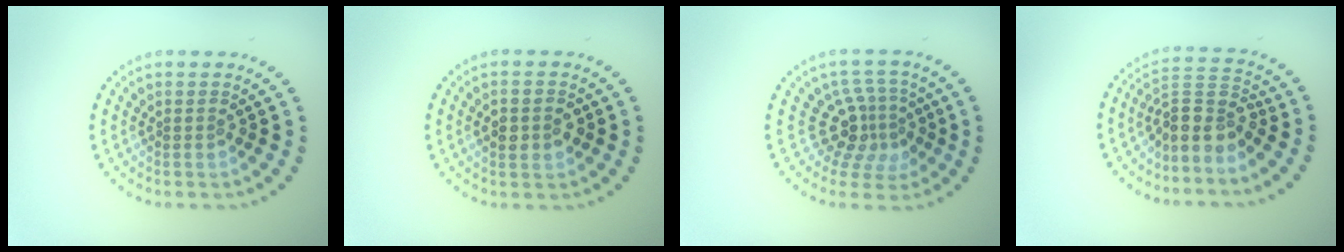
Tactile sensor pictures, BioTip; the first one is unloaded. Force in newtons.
{"total": 2.9, "press": 2.9, "slide": 0.2}
{"total": 3.8, "press": 2.5, "slide": 2.8}
{"total": 3.7, "press": 2.9, "slide": 2.3}